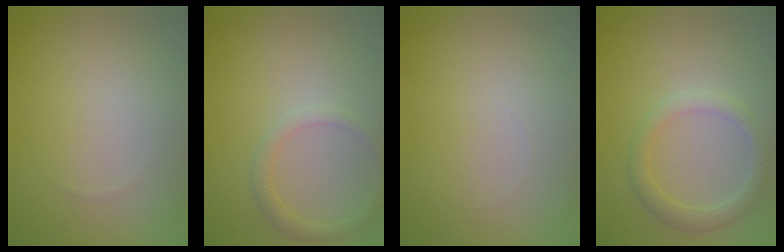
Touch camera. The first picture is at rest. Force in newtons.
{"total": 1.5, "press": 1.5, "slide": 0.1}
{"total": 0.0}
{"total": 2.2, "press": 2.2, "slide": 0.1}